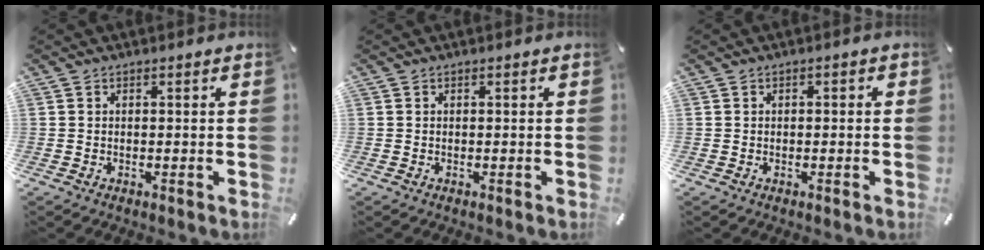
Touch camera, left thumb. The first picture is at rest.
{"total": 0.0}
{"total": 0.8, "force": [-0.4, 0.7, 0.1], "torque": [-0.001, 0.004, -0.010]}